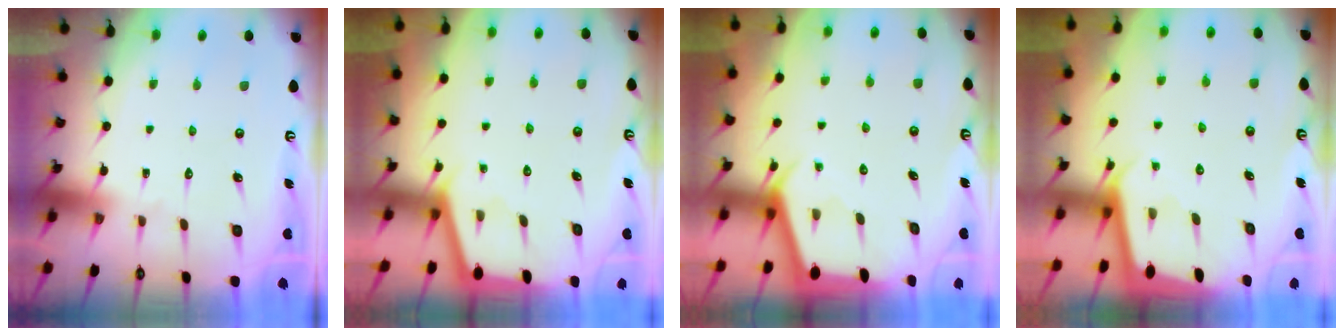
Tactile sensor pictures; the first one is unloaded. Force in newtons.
{"total": 2.0, "press": 2.0, "slide": 0.3}
{"total": 2.3, "press": 2.3, "slide": 0.3}
{"total": 1.9, "press": 1.9, "slide": 0.1}